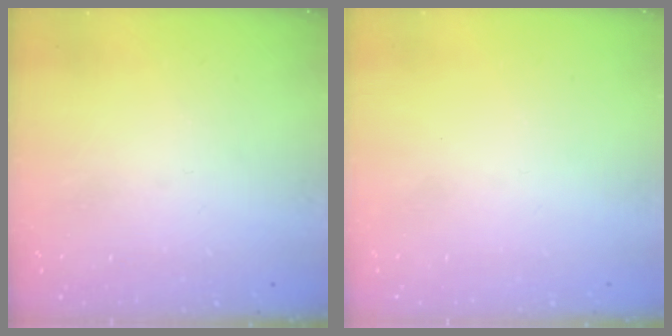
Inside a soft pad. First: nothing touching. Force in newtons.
{"total": 1.5, "press": 1.5, "slide": 0.1}